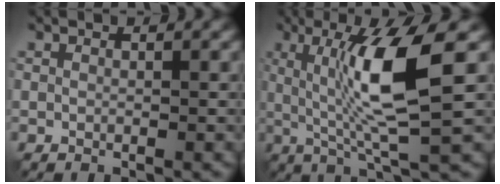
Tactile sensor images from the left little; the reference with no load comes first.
{"total": 8.6, "force": [0.7, 1.3, 8.4], "torque": [-0.150, -0.004, 0.018]}